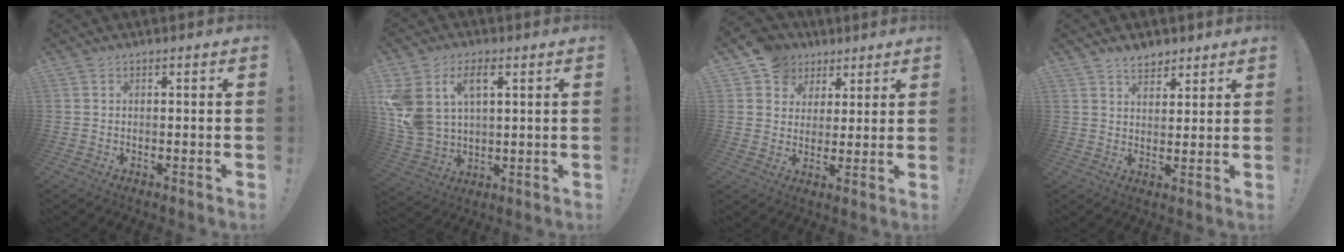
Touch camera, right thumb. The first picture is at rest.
{"total": 12.2, "force": [5.3, 8.0, 7.5], "torque": [-0.152, -0.021, 0.102]}
{"total": 9.0, "force": [4.7, 7.5, 1.9], "torque": [-0.027, -0.027, 0.093]}
{"total": 5.0, "force": [4.0, 2.8, 1.4], "torque": [-0.008, -0.024, 0.073]}